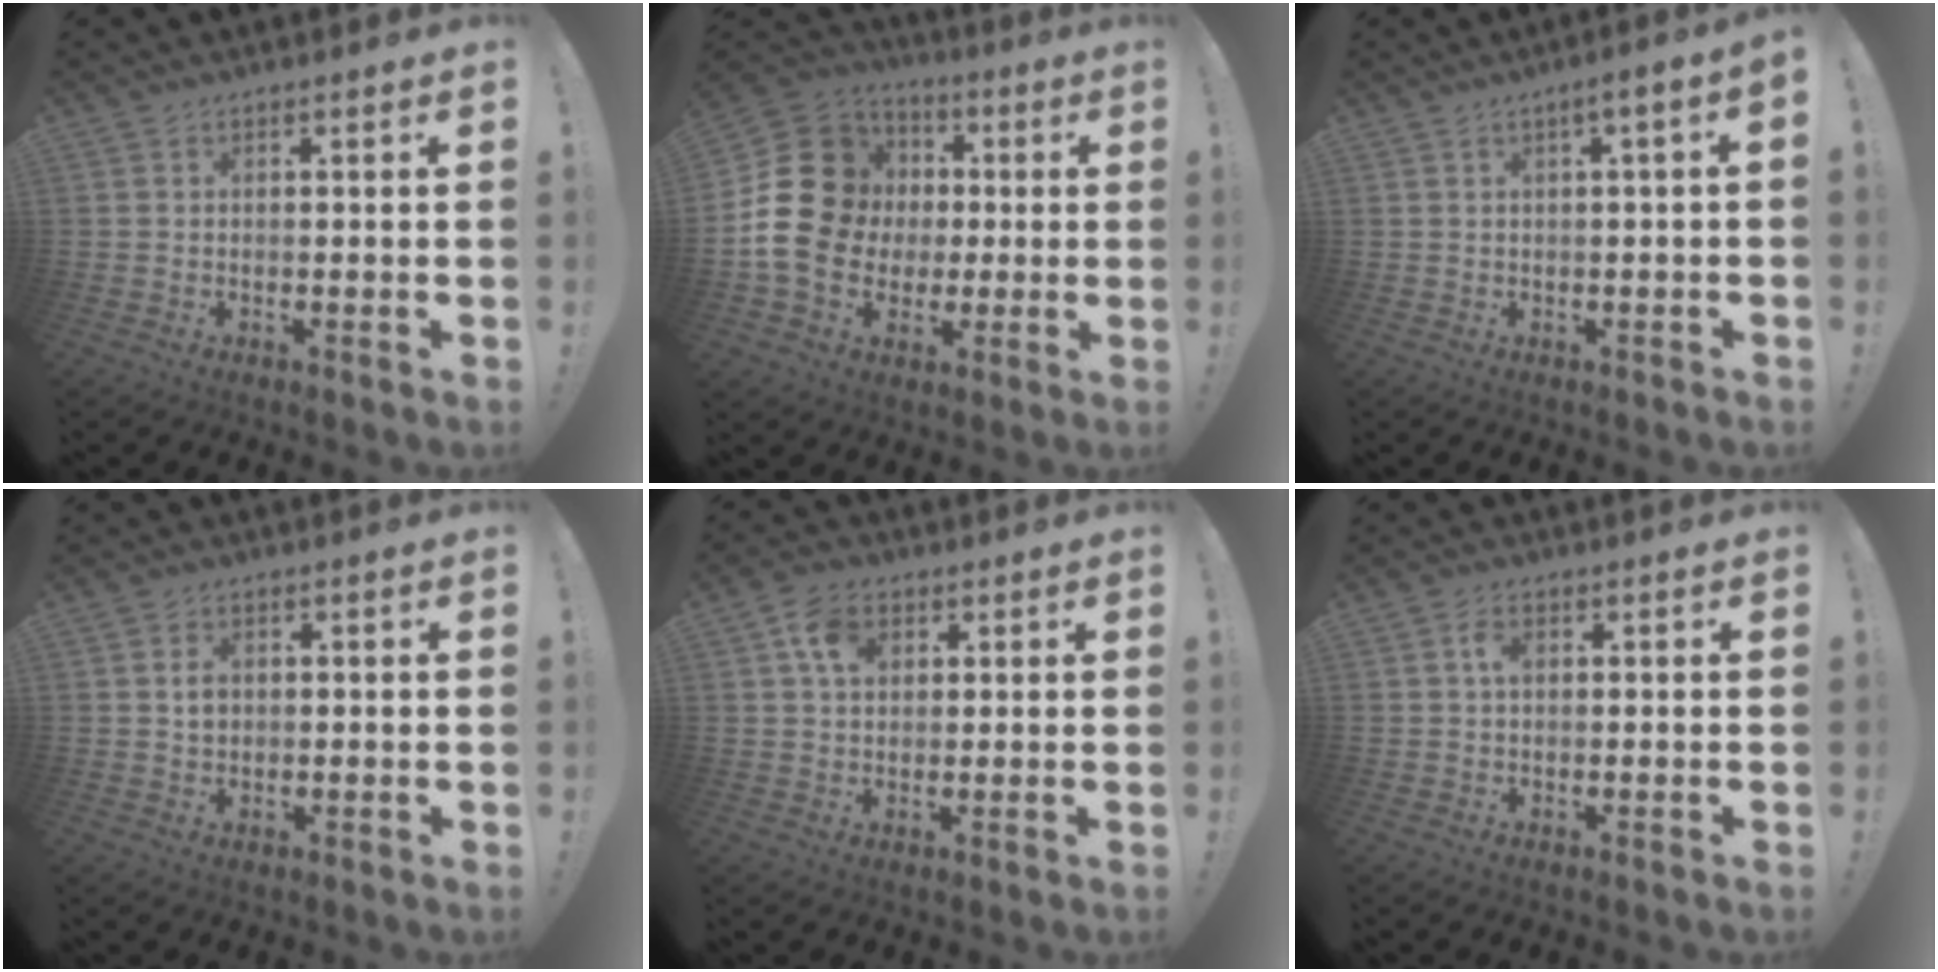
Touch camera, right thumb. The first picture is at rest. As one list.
[{"total": 19.7, "force": [0.1, 17.3, 9.5], "torque": [-0.152, 0.025, 0.035]}, {"total": 3.7, "force": [0.1, 0.0, 3.6], "torque": [-0.063, -0.003, 0.001]}, {"total": 3.2, "force": [0.6, 2.5, 2.0], "torque": [-0.025, -0.001, 0.007]}, {"total": 7.3, "force": [2.6, 5.4, 4.3], "torque": [-0.067, 0.004, 0.050]}, {"total": 3.0, "force": [0.6, 1.9, 2.3], "torque": [-0.040, 0.005, 0.008]}]